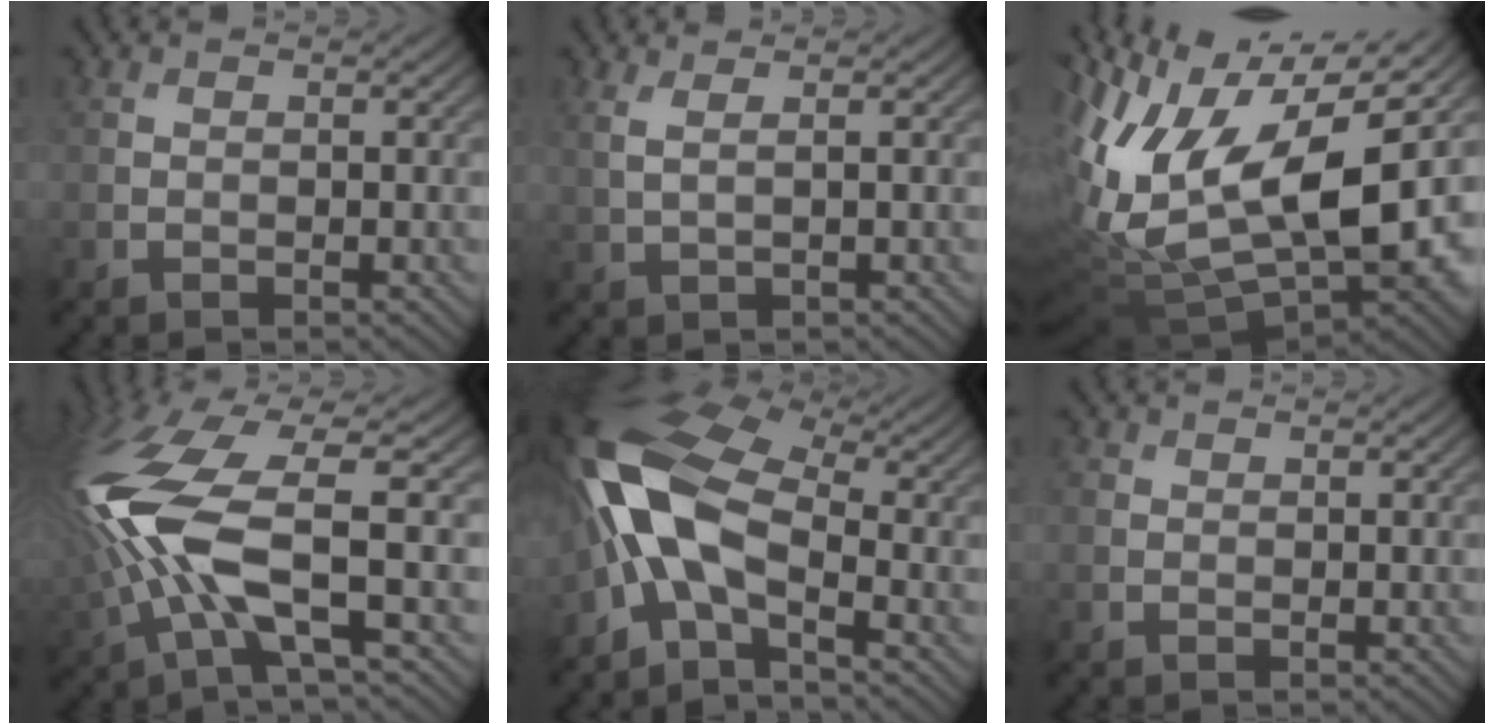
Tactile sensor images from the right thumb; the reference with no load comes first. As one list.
[{"total": 2.1, "force": [1.2, 0.5, 1.7], "torque": [-0.032, 0.001, 0.020]}, {"total": 18.1, "force": [-0.1, 7.9, 16.3], "torque": [-0.310, -0.023, 0.015]}, {"total": 13.6, "force": [-0.8, 4.6, 12.7], "torque": [-0.316, -0.001, -0.022]}, {"total": 13.5, "force": [-2.2, 5.9, 12.0], "torque": [-0.258, 0.017, -0.067]}, {"total": 0.6, "force": [0.1, 0.5, 0.1], "torque": [-0.001, -0.003, 0.000]}]